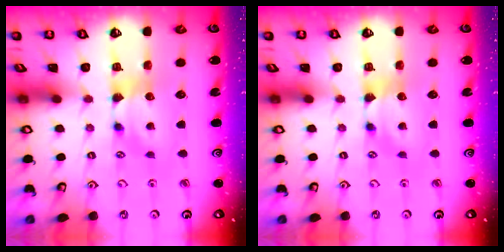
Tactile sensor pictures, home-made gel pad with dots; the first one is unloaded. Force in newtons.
{"total": 0.0}